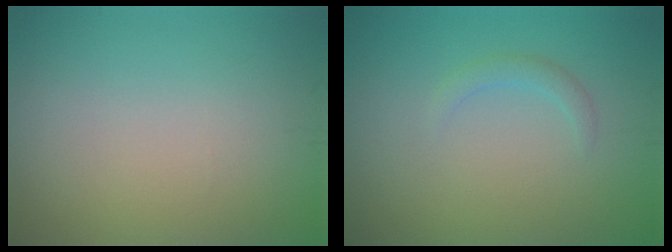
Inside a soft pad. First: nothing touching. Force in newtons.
{"total": 1.3, "press": 1.3, "slide": 0.1}